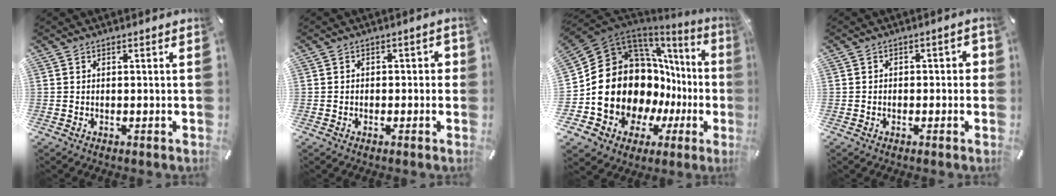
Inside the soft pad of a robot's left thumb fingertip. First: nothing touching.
{"total": 2.1, "force": [-0.9, 1.5, 1.1], "torque": [-0.013, 0.008, -0.023]}
{"total": 19.9, "force": [-2.0, 16.0, 11.6], "torque": [-0.191, -0.049, 0.003]}
{"total": 2.4, "force": [-1.1, 1.7, 1.4], "torque": [-0.025, 0.013, -0.024]}